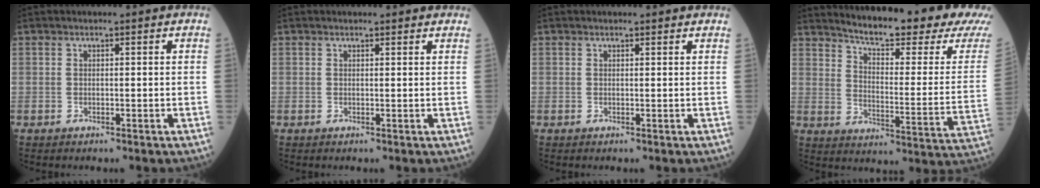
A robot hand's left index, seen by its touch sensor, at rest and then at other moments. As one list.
[{"total": 2.3, "force": [2.1, 0.7, 0.6], "torque": [-0.008, 0.013, 0.017]}, {"total": 1.8, "force": [1.6, 0.6, 0.4], "torque": [-0.009, 0.013, 0.014]}, {"total": 21.2, "force": [19.2, 0.5, 9.1], "torque": [-0.134, -0.081, 0.245]}]